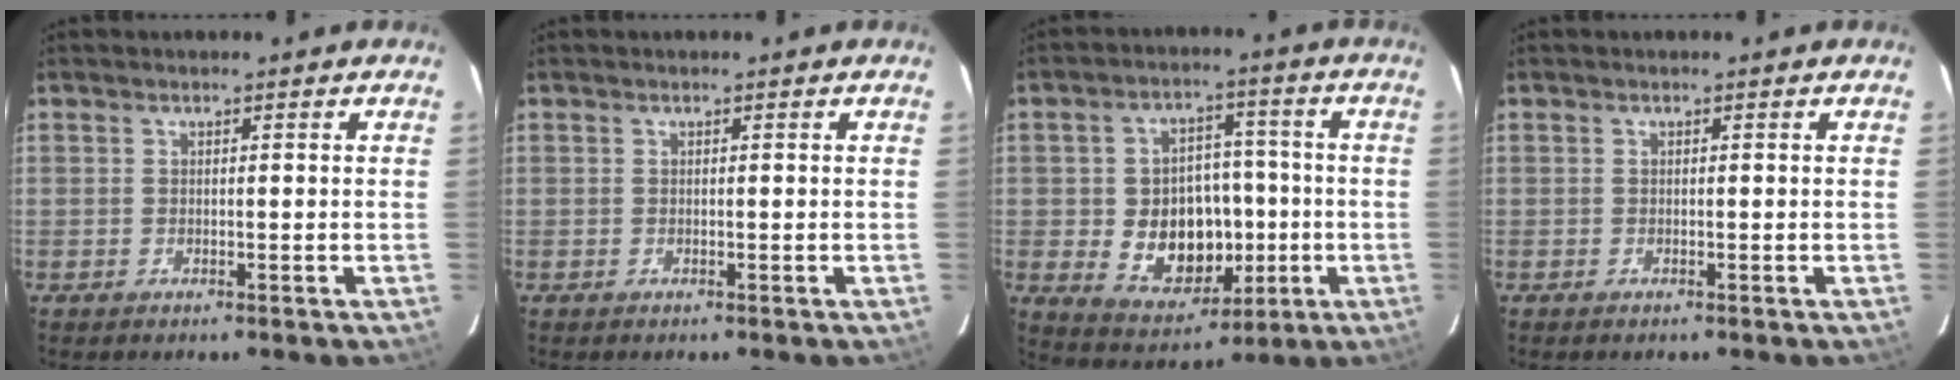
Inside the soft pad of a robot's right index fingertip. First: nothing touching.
{"total": 0.0}
{"total": 13.5, "force": [-2.4, 10.4, 8.3], "torque": [-0.172, 0.011, -0.014]}
{"total": 0.0}